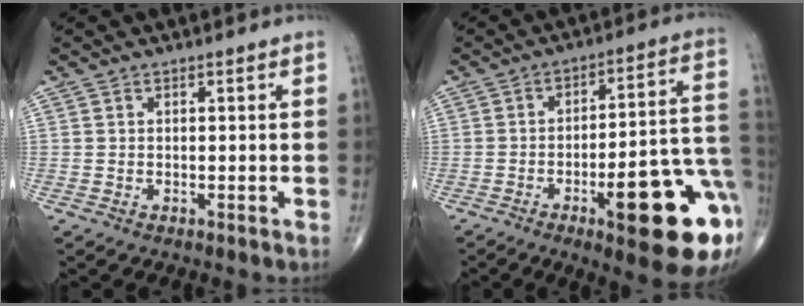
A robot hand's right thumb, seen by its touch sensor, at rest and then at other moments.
{"total": 22.0, "force": [-7.8, 5.4, 19.9], "torque": [-0.208, 0.028, -0.096]}